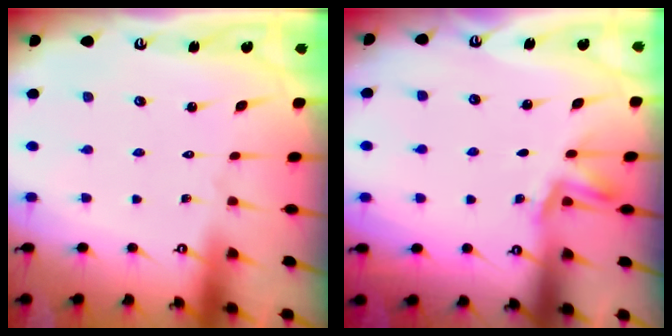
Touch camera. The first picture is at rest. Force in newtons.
{"total": 2.3, "press": 2.0, "slide": 1.0}